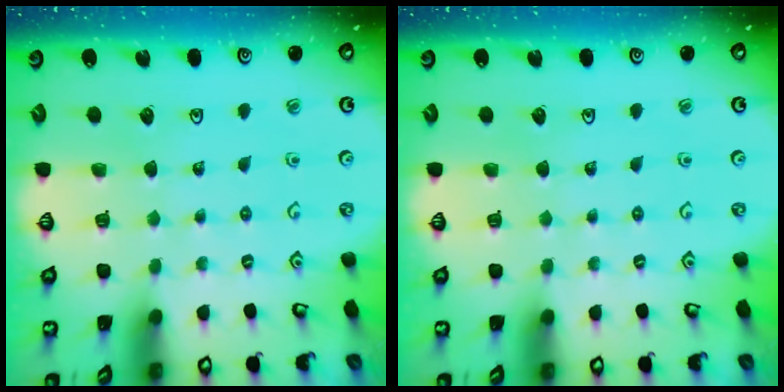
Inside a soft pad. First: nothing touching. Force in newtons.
{"total": 0.0}